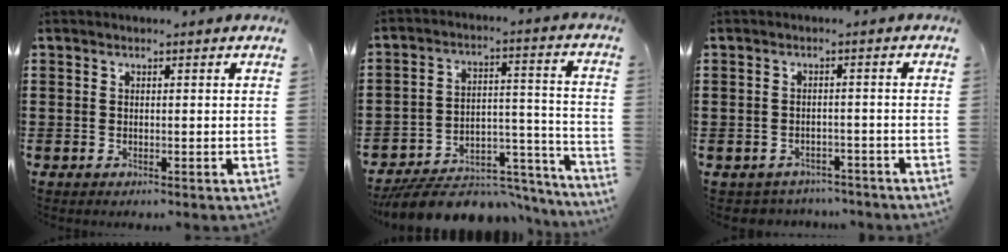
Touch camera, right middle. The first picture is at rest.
{"total": 8.4, "force": [-7.6, 2.6, 2.2], "torque": [-0.028, 0.024, -0.142]}
{"total": 2.0, "force": [-1.9, 0.6, -0.2], "torque": [-0.005, 0.000, -0.043]}